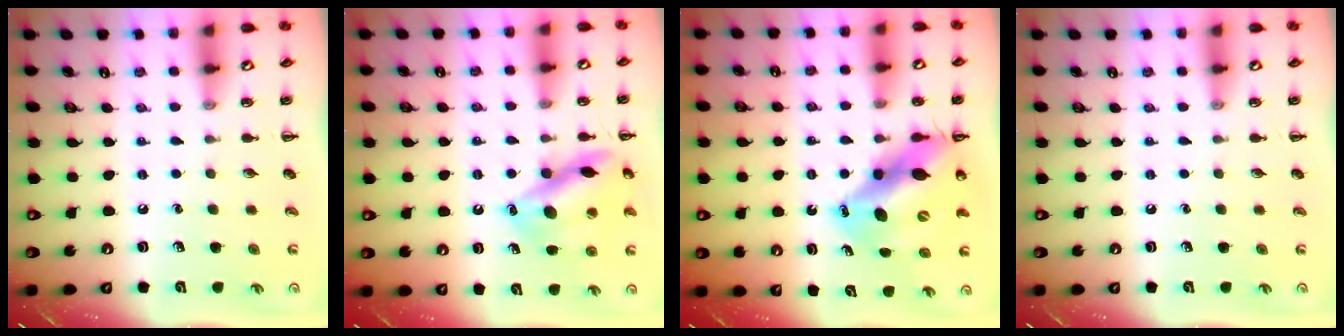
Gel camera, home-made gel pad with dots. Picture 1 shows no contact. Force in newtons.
{"total": 14.4, "press": 14.4, "slide": 0.7}
{"total": 14.8, "press": 14.2, "slide": 4.2}
{"total": 0.0}